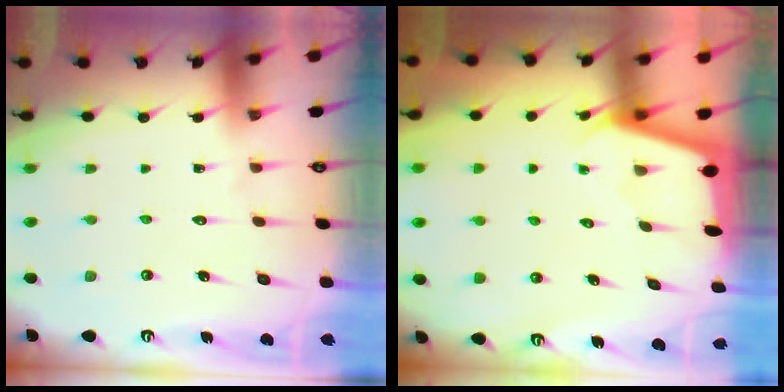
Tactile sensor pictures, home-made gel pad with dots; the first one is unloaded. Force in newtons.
{"total": 2.3, "press": 2.3, "slide": 0.1}